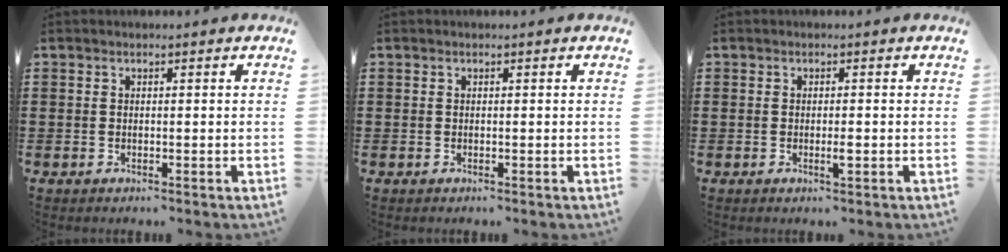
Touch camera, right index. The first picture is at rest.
{"total": 0.0}
{"total": 1.6, "force": [-0.5, 0.3, 1.5], "torque": [-0.034, -0.004, -0.010]}